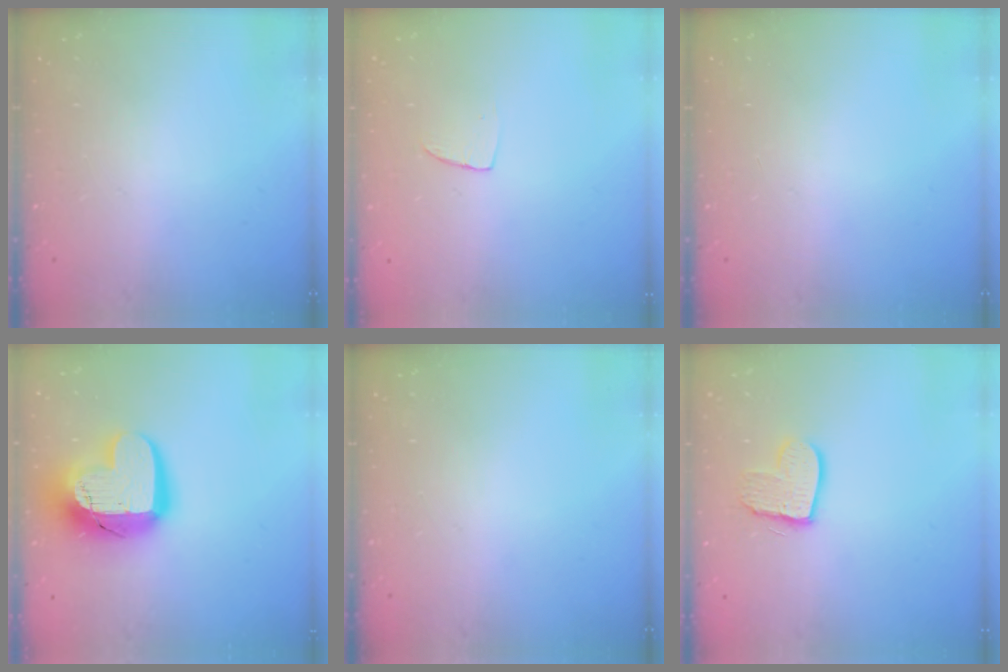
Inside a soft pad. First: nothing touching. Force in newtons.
{"total": 4.0, "press": 4.0, "slide": 0.3}
{"total": 0.0}
{"total": 18.3, "press": 18.3, "slide": 1.2}
{"total": 0.0}
{"total": 10.3, "press": 10.3, "slide": 0.8}